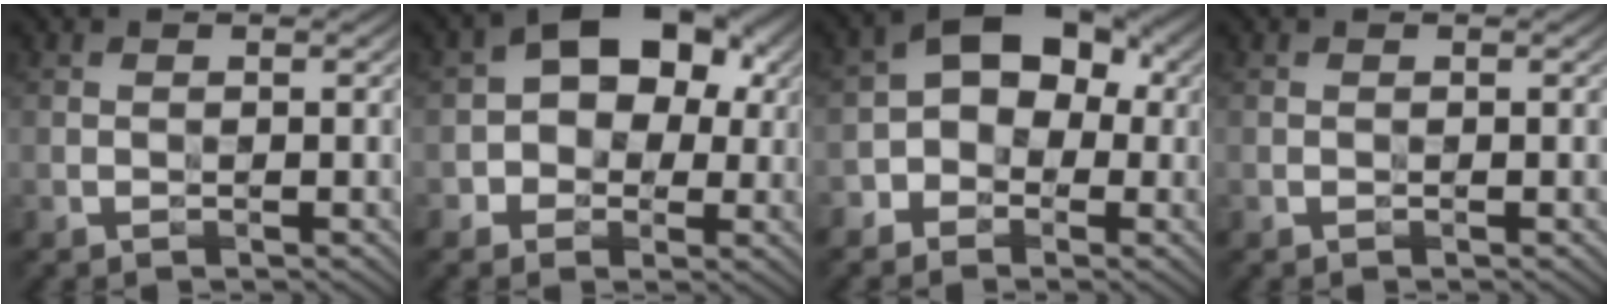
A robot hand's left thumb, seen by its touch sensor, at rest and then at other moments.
{"total": 9.8, "force": [1.1, 7.3, 6.5], "torque": [-0.080, 0.015, -0.002]}
{"total": 7.8, "force": [-1.3, 5.9, 5.0], "torque": [-0.064, 0.006, -0.039]}
{"total": 0.0}